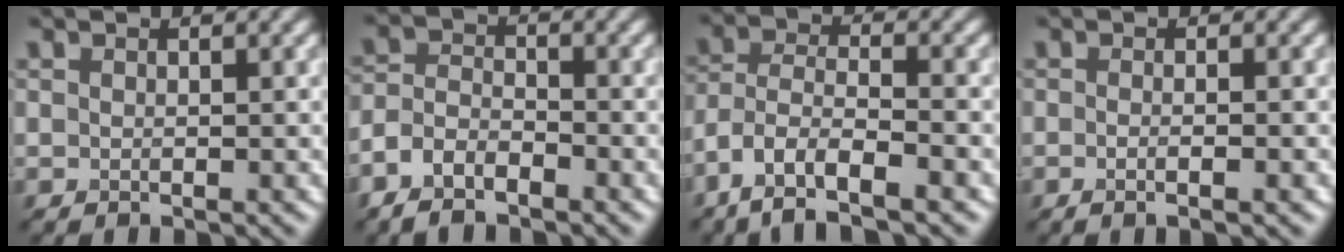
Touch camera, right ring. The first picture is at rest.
{"total": 3.8, "force": [-2.7, 1.8, 2.0], "torque": [-0.039, 0.002, -0.064]}
{"total": 6.8, "force": [-4.4, 2.2, 4.7], "torque": [-0.089, -0.001, -0.092]}
{"total": 2.7, "force": [-0.2, 1.2, 2.4], "torque": [-0.006, -0.003, -0.019]}